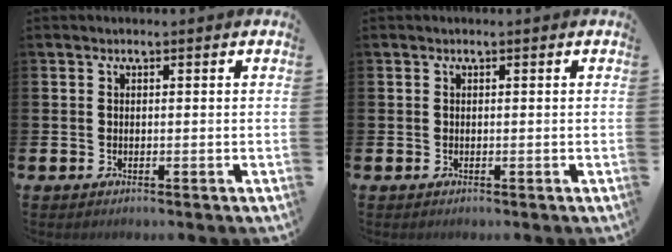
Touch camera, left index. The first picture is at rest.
{"total": 0.0}